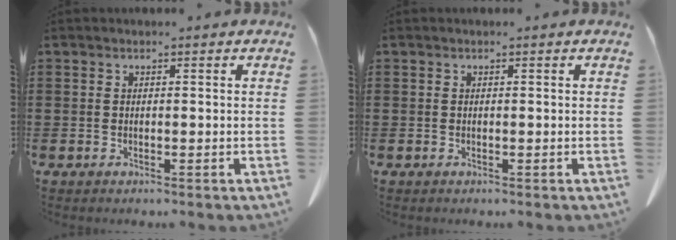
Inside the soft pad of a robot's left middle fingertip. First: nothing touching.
{"total": 0.0}